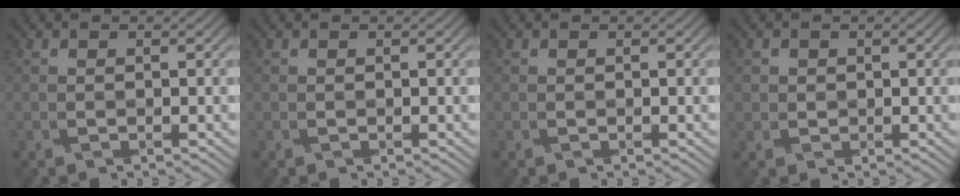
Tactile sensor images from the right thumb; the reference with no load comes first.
{"total": 0.0}
{"total": 0.0}
{"total": 1.3, "force": [0.5, 1.0, -0.6], "torque": [0.016, -0.005, 0.011]}